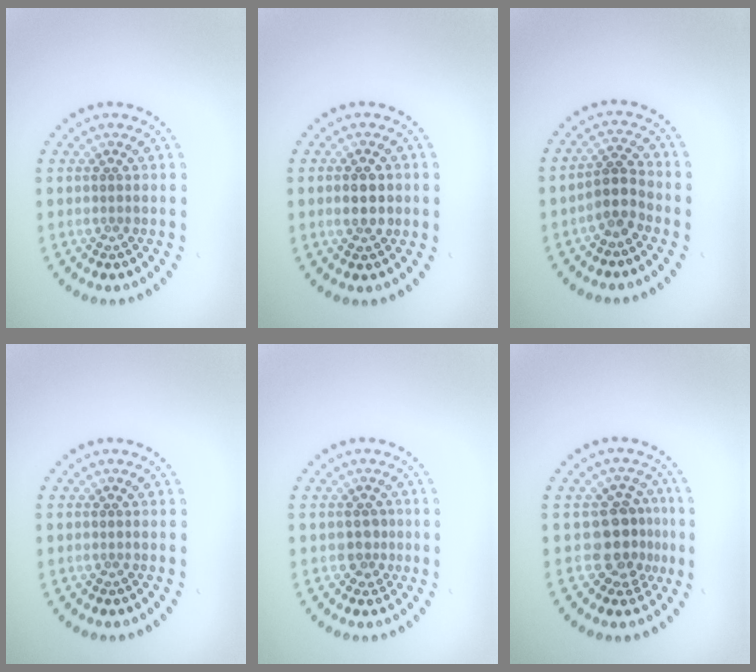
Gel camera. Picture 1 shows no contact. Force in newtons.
{"total": 2.8, "press": 2.8, "slide": 0.2}
{"total": 2.6, "press": 2.1, "slide": 1.5}
{"total": 0.0}
{"total": 1.5, "press": 1.3, "slide": 0.7}
{"total": 3.9, "press": 3.2, "slide": 2.1}